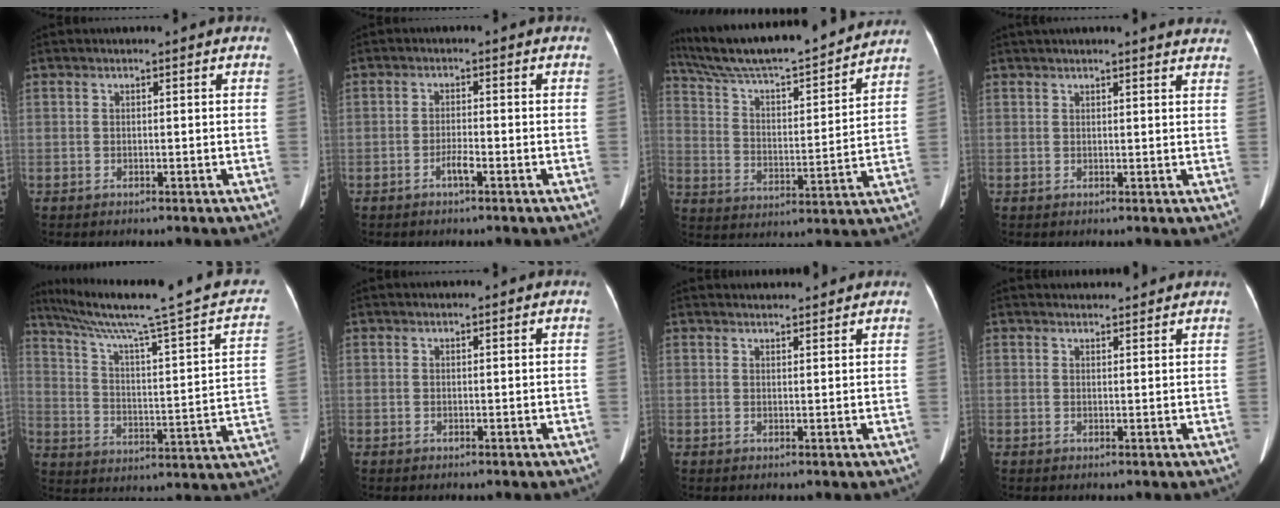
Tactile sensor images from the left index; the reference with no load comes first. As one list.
[{"total": 1.7, "force": [-1.1, 0.1, 1.3], "torque": [-0.026, 0.000, -0.020]}, {"total": 22.8, "force": [20.5, 1.7, 9.8], "torque": [-0.174, 0.008, 0.314]}, {"total": 12.5, "force": [11.6, 1.2, 4.5], "torque": [-0.051, 0.023, 0.129]}, {"total": 22.1, "force": [18.0, -0.1, 12.9], "torque": [-0.200, -0.034, 0.242]}, {"total": 0.8, "force": [0.8, 0.0, 0.3], "torque": [-0.009, 0.016, 0.016]}, {"total": 5.4, "force": [5.2, 0.8, 1.0], "torque": [-0.012, 0.028, 0.063]}, {"total": 4.8, "force": [4.7, 0.5, 0.8], "torque": [-0.013, 0.025, 0.057]}]